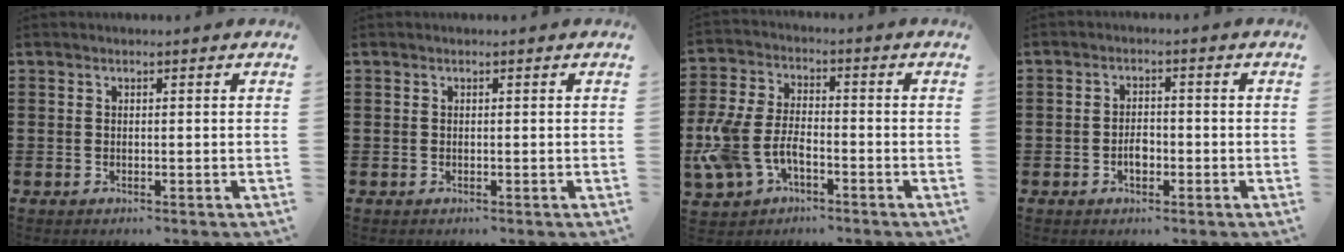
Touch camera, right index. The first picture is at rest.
{"total": 0.0}
{"total": 7.4, "force": [-3.2, 4.2, 5.3], "torque": [-0.149, -0.003, -0.071]}
{"total": 2.7, "force": [-1.0, 1.7, 1.8], "torque": [-0.027, -0.001, -0.021]}